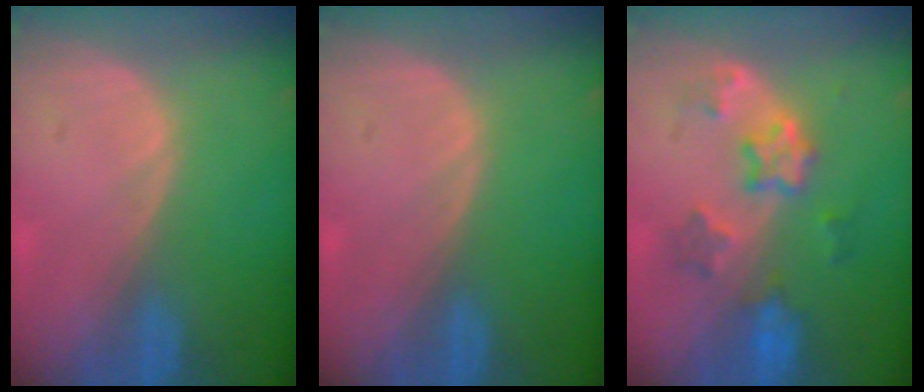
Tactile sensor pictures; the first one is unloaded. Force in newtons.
{"total": 0.0}
{"total": 6.1, "press": 6.0, "slide": 1.1}